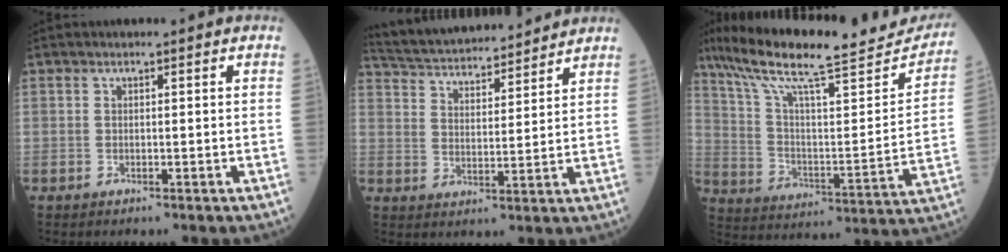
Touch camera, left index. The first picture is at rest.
{"total": 18.4, "force": [17.1, 3.0, 6.1], "torque": [-0.113, 0.034, 0.267]}
{"total": 27.2, "force": [23.0, 4.7, 13.6], "torque": [-0.228, -0.006, 0.329]}